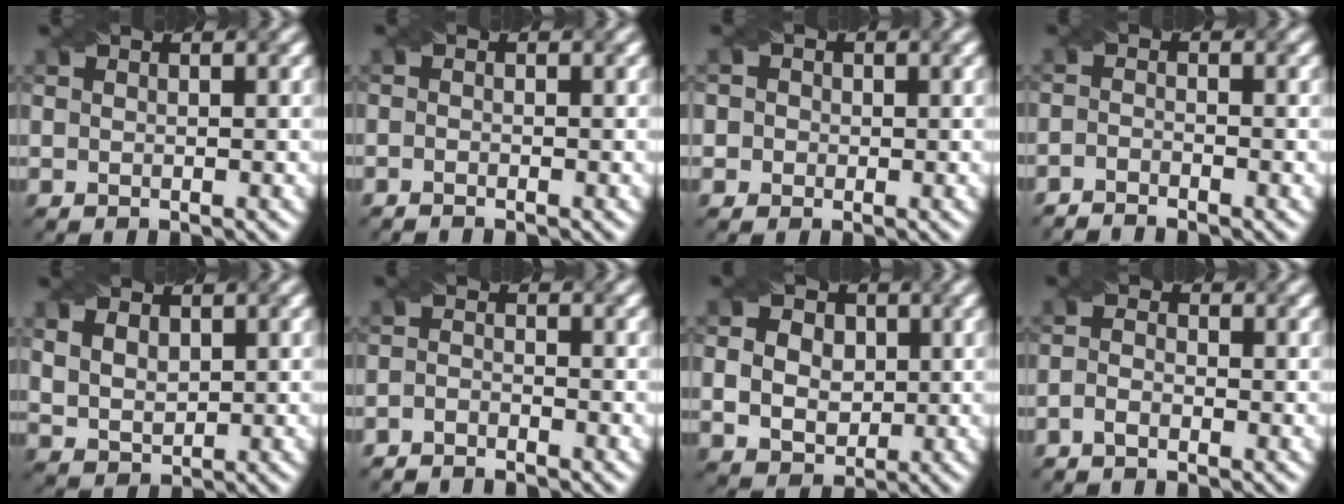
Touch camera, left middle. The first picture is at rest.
{"total": 0.8, "force": [-0.7, 0.1, 0.4], "torque": [-0.008, -0.002, -0.010]}
{"total": 2.7, "force": [0.8, 2.4, 0.9], "torque": [0.007, 0.019, -0.007]}
{"total": 2.1, "force": [-1.9, 0.1, 0.8], "torque": [-0.021, -0.003, -0.041]}
{"total": 2.9, "force": [1.3, 1.9, 1.8], "torque": [-0.043, 0.002, 0.029]}
{"total": 2.3, "force": [-2.2, 0.3, 0.5], "torque": [-0.010, -0.004, -0.044]}
{"total": 5.9, "force": [1.1, 4.7, 3.4], "torque": [-0.065, 0.016, 0.006]}
{"total": 1.4, "force": [-1.1, 0.5, 0.7], "torque": [-0.018, 0.000, -0.026]}